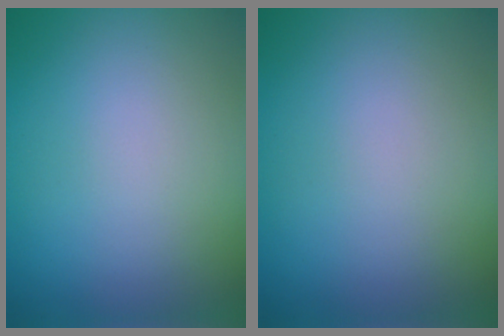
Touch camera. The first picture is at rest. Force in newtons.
{"total": 0.0}